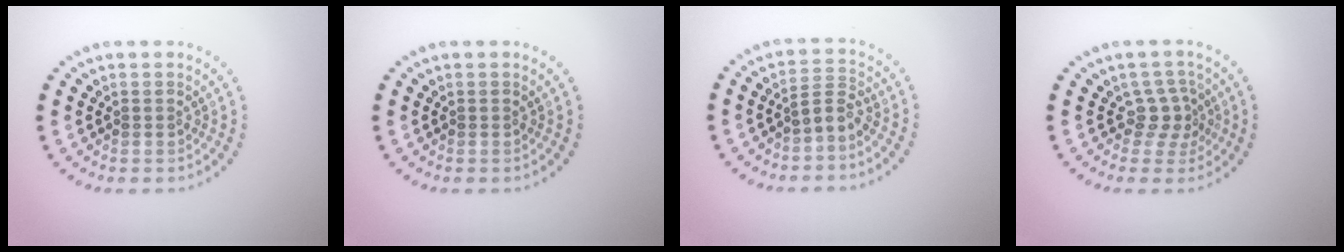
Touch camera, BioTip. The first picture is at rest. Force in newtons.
{"total": 0.0}
{"total": 2.0, "press": 1.4, "slide": 1.4}
{"total": 2.2, "press": 1.5, "slide": 1.7}